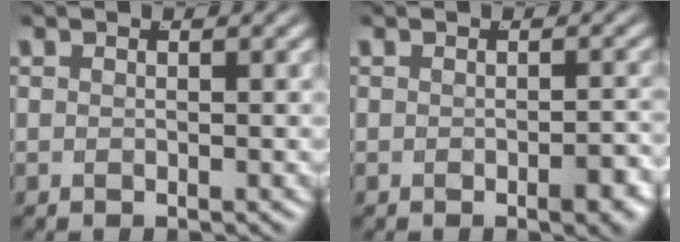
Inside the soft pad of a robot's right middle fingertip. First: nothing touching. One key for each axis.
{"total": 1.7, "fx": -1.1, "fy": 0.4, "fz": 1.2, "tx": -0.019, "ty": 0.000, "tz": -0.019}